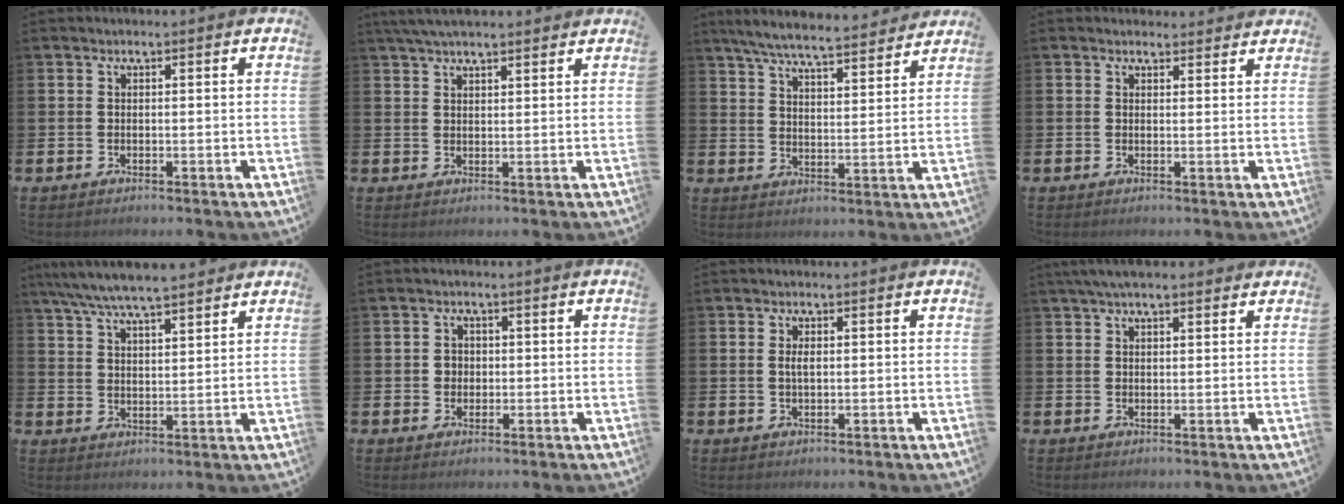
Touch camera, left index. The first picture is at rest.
{"total": 4.0, "force": [3.6, 0.7, 1.7], "torque": [-0.038, -0.005, 0.066]}
{"total": 6.9, "force": [6.5, 0.5, 2.1], "torque": [-0.062, -0.043, 0.113]}
{"total": 1.6, "force": [1.5, 0.5, -0.1], "torque": [0.007, -0.003, 0.027]}
{"total": 6.7, "force": [6.3, 0.7, 2.1], "torque": [-0.064, -0.021, 0.116]}
{"total": 1.9, "force": [0.3, 1.8, 0.4], "torque": [0.009, 0.001, -0.001]}
{"total": 1.5, "force": [0.3, 0.7, 1.4], "torque": [-0.023, 0.002, 0.002]}
{"total": 3.7, "force": [3.1, 0.9, 1.8], "torque": [-0.038, -0.002, 0.056]}